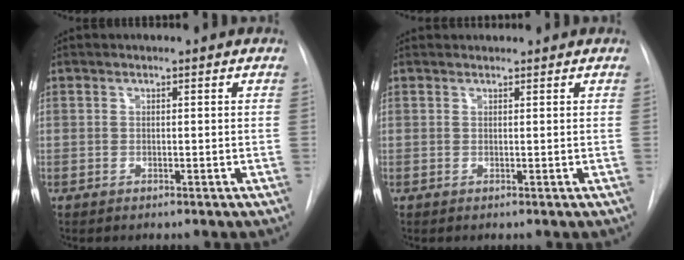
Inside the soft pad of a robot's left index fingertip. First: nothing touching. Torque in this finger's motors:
{"motor_torque": [-0.39, -0.32, 0.02, 0.05]}